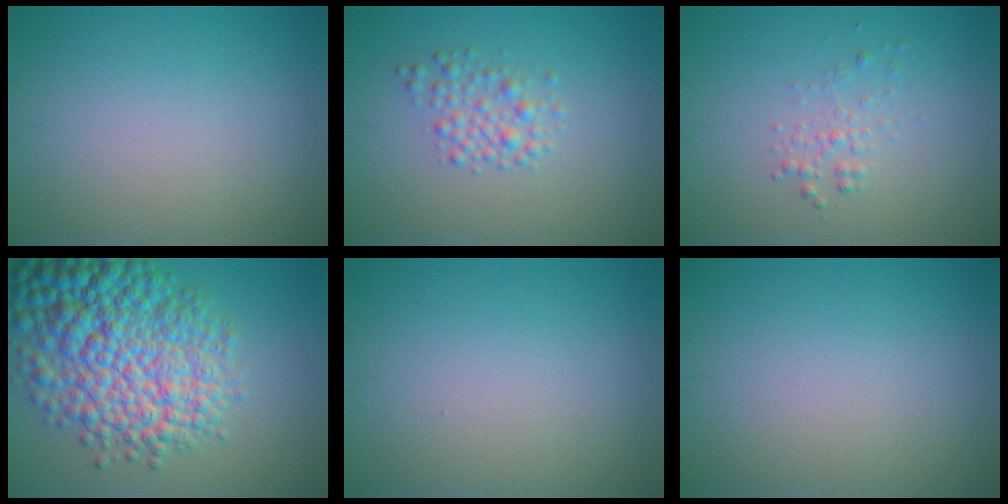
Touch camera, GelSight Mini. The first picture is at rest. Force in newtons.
{"total": 2.2, "press": 2.2, "slide": 0.1}
{"total": 1.4, "press": 1.4, "slide": 0.0}
{"total": 11.6, "press": 11.6, "slide": 0.2}
{"total": 0.0}
{"total": 0.0}